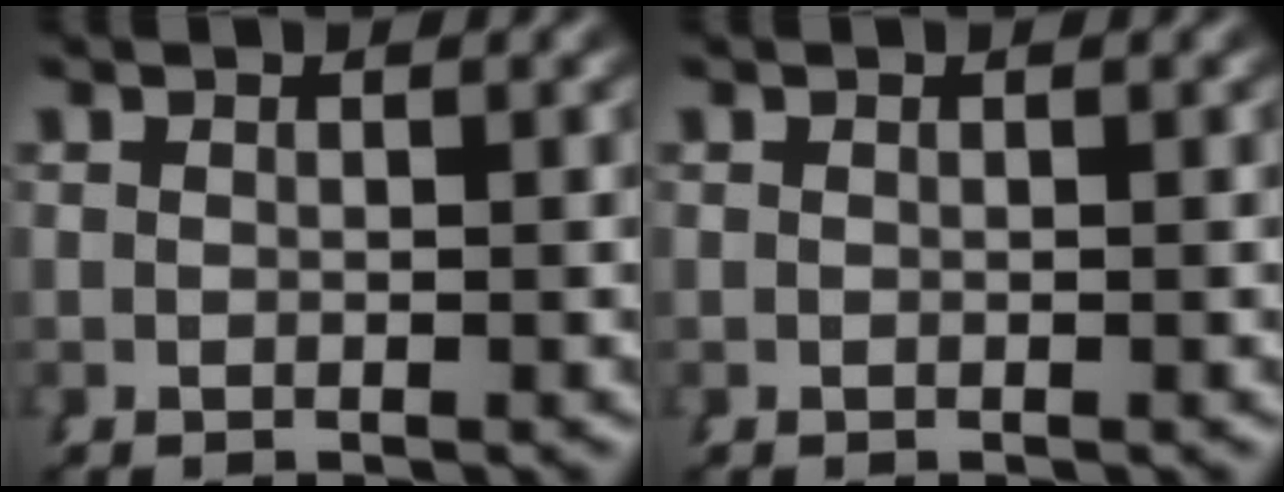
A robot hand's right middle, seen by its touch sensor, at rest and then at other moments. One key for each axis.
{"total": 0.0}